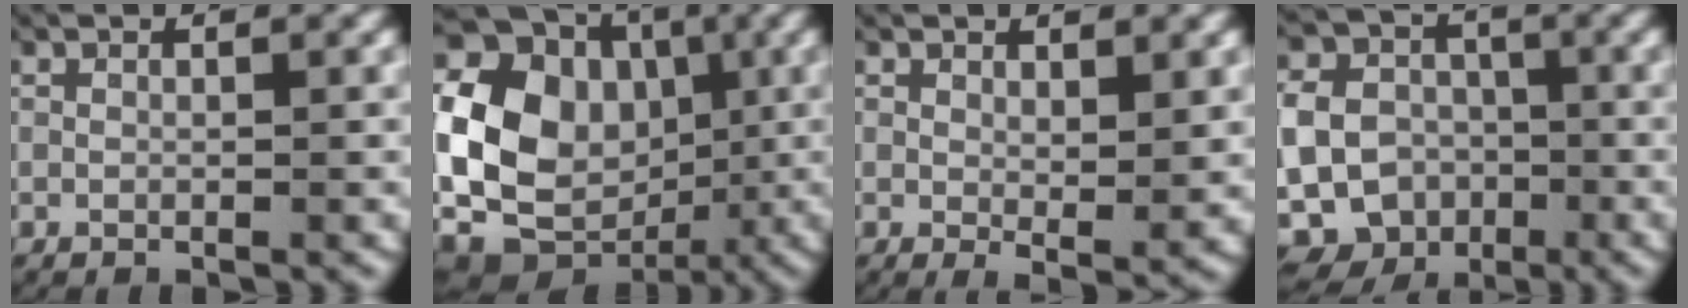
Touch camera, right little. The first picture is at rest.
{"total": 17.5, "force": [-0.3, 15.0, 9.0], "torque": [-0.214, -0.028, -0.005]}
{"total": 2.0, "force": [0.7, 0.6, 1.8], "torque": [-0.027, -0.015, 0.016]}
{"total": 17.8, "force": [-6.0, 16.0, 4.9], "torque": [-0.150, -0.081, -0.102]}